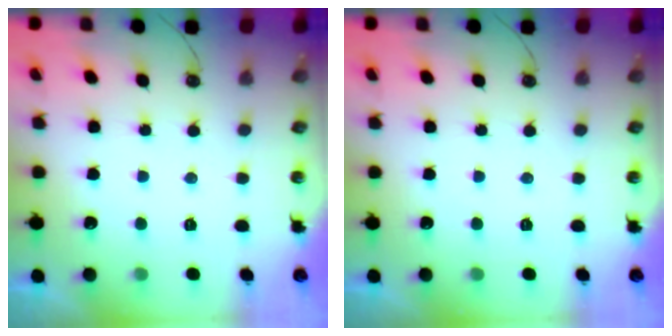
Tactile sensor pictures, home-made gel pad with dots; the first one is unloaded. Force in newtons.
{"total": 0.0}